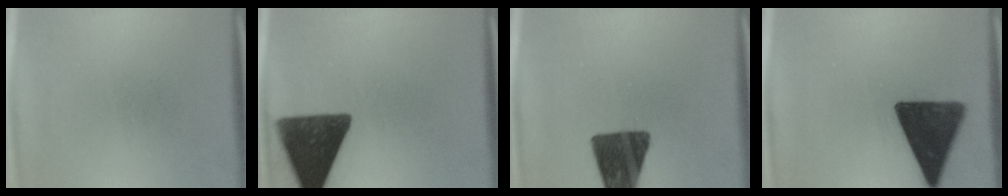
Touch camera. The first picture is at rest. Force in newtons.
{"total": 15.5}
{"total": 14.8}
{"total": 15.0}